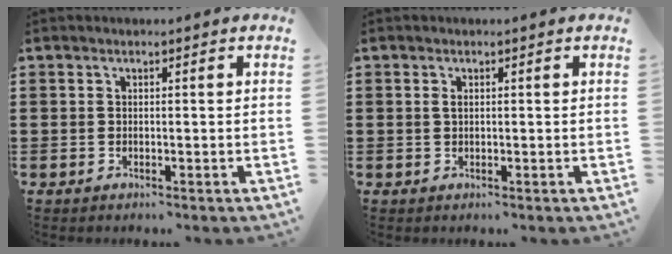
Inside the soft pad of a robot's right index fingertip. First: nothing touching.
{"total": 0.8, "force": [0.1, 0.3, 0.8], "torque": [-0.018, -0.002, 0.002]}